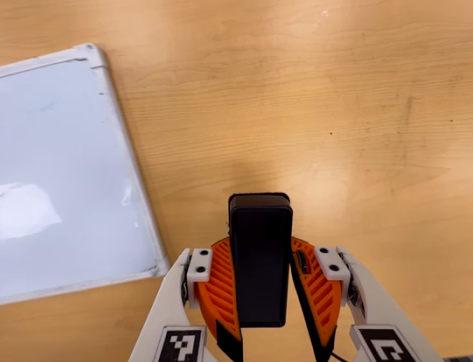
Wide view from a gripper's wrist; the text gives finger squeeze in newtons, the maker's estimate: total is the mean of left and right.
{"total": 7.6, "left": 6.9, "right": 8.4}